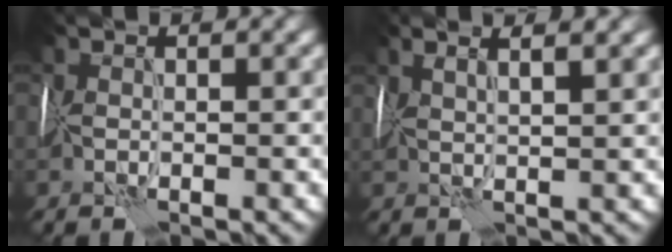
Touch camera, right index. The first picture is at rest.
{"total": 4.2, "force": [2.7, 1.1, 3.0], "torque": [-0.033, 0.029, 0.020]}